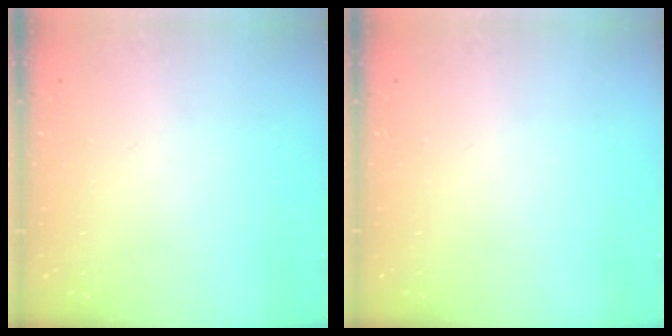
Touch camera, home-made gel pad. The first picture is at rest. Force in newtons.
{"total": 0.0}